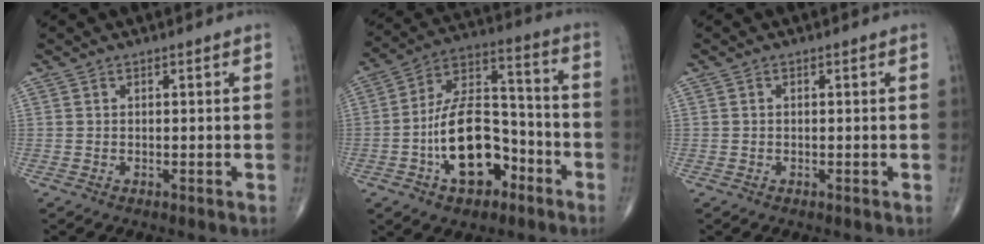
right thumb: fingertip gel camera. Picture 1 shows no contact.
{"total": 17.0, "force": [-6.4, 9.7, 12.4], "torque": [-0.190, 0.055, -0.110]}
{"total": 0.0}